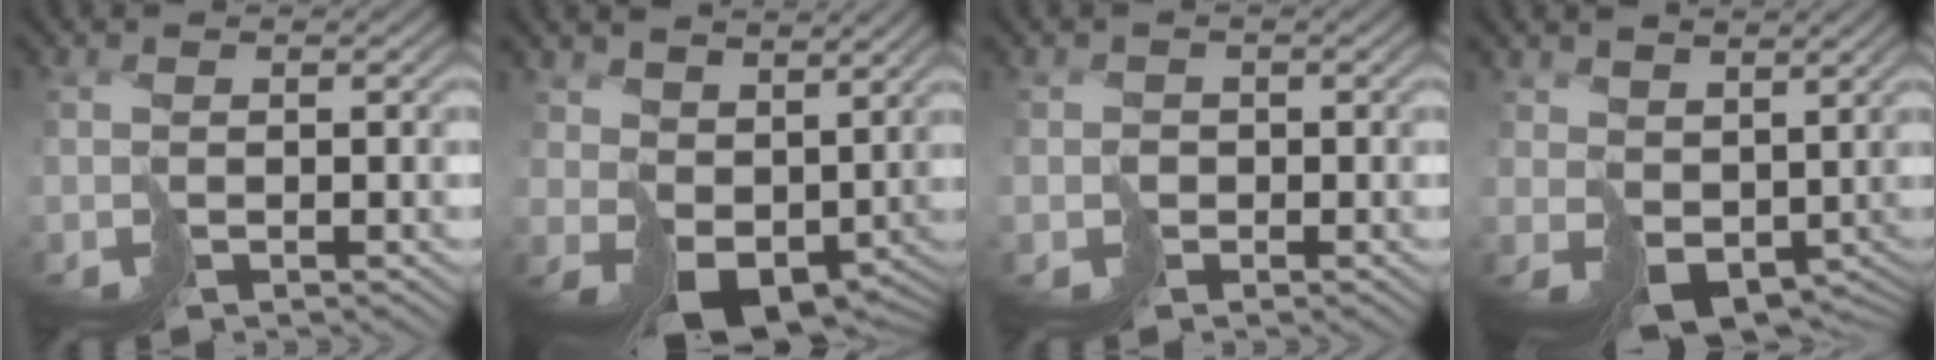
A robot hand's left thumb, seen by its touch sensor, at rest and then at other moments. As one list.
[{"total": 9.0, "force": [3.2, 6.0, 5.9], "torque": [-0.129, -0.020, 0.080]}, {"total": 1.4, "force": [-0.4, 1.1, -0.8], "torque": [0.022, 0.000, -0.008]}, {"total": 6.6, "force": [1.6, 4.7, 4.3], "torque": [-0.097, -0.021, 0.051]}]